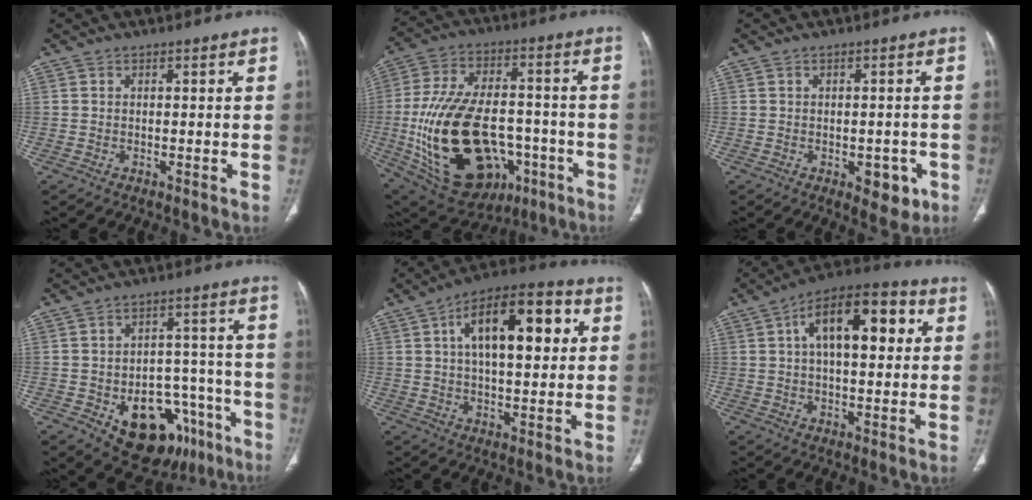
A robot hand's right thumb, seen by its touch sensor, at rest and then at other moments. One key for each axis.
{"total": 28.9, "fx": -7.3, "fy": 17.6, "fz": 21.8, "tx": -0.427, "ty": 0.015, "tz": -0.090}
{"total": 5.2, "fx": -2.0, "fy": 2.9, "fz": 3.8, "tx": -0.019, "ty": 0.003, "tz": -0.019}
{"total": 18.1, "fx": -8.8, "fy": 11.4, "fz": 11.0, "tx": -0.108, "ty": 0.062, "tz": -0.111}
{"total": 18.3, "fx": 4.9, "fy": 8.3, "fz": 15.6, "tx": -0.214, "ty": 0.016, "tz": 0.068}
{"total": 16.5, "fx": 4.1, "fy": 8.1, "fz": 13.8, "tx": -0.188, "ty": 0.028, "tz": 0.055}